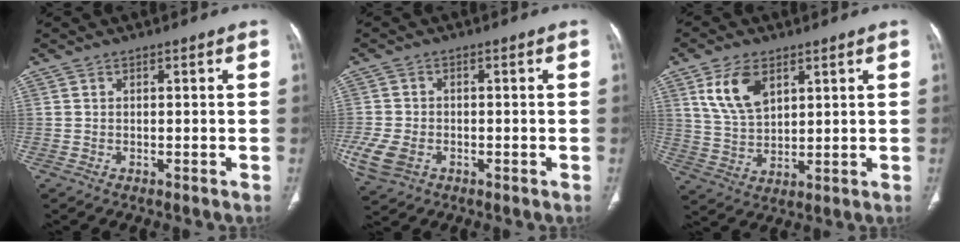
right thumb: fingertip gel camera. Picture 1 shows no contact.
{"total": 7.3, "force": [-2.5, 5.2, 4.5], "torque": [-0.105, 0.001, -0.042]}
{"total": 9.4, "force": [4.5, 5.3, 6.3], "torque": [-0.107, -0.016, 0.096]}